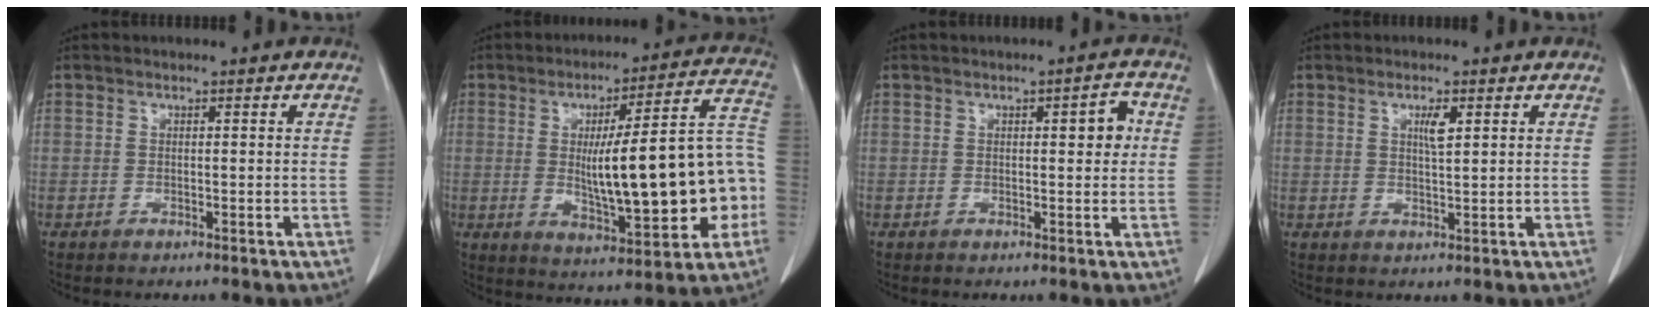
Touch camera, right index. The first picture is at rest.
{"total": 20.6, "force": [-1.8, 3.9, 20.1], "torque": [-0.252, 0.034, -0.009]}
{"total": 3.4, "force": [0.7, 1.1, 3.2], "torque": [-0.041, 0.005, 0.006]}
{"total": 2.6, "force": [1.1, 0.4, 2.4], "torque": [-0.045, -0.002, 0.018]}